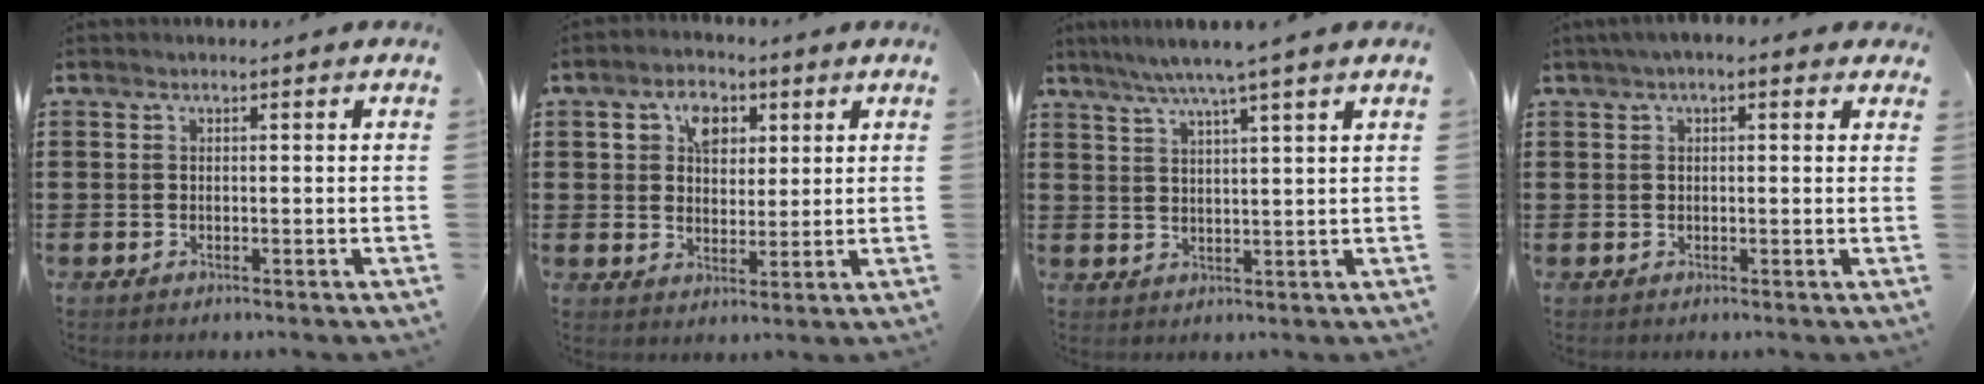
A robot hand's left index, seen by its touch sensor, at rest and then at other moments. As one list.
[{"total": 5.8, "force": [2.7, 4.1, 3.1], "torque": [-0.062, 0.012, 0.042]}, {"total": 5.0, "force": [4.0, -1.0, 2.8], "torque": [-0.065, -0.012, 0.068]}, {"total": 2.1, "force": [1.0, 0.9, 1.6], "torque": [-0.033, 0.008, 0.016]}]